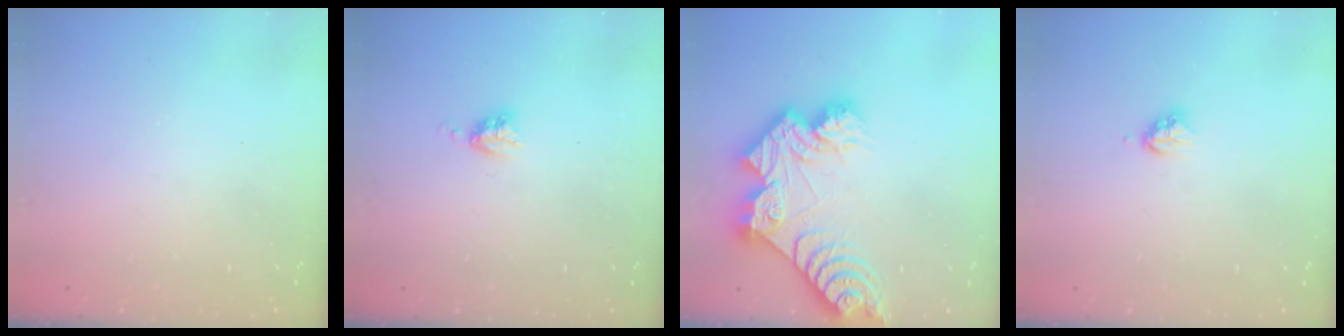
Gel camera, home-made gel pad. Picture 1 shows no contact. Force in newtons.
{"total": 4.0, "press": 3.9, "slide": 0.5}
{"total": 16.9, "press": 16.8, "slide": 1.8}
{"total": 3.4, "press": 3.4, "slide": 0.4}